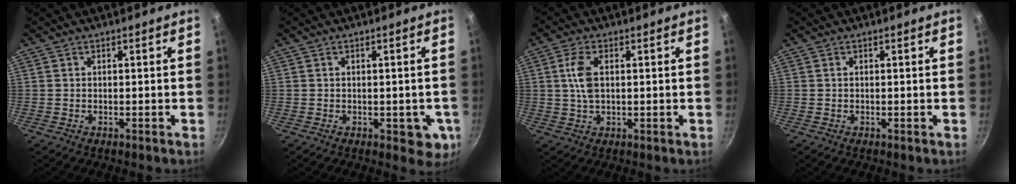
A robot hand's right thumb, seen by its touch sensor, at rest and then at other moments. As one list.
[{"total": 4.4, "force": [-1.3, 2.4, 3.5], "torque": [-0.013, -0.002, -0.010]}, {"total": 5.4, "force": [1.0, 2.7, 4.6], "torque": [-0.104, 0.002, 0.018]}, {"total": 0.0}]